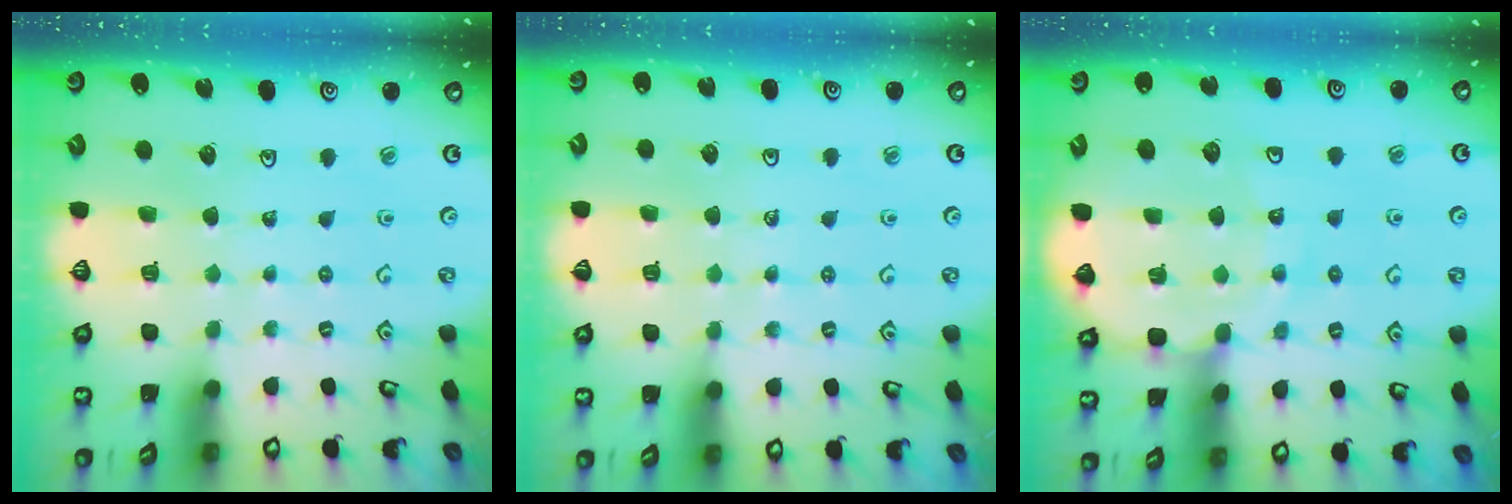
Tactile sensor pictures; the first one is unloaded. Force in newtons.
{"total": 3.3, "press": 3.3, "slide": 0.5}
{"total": 10.1, "press": 10.1, "slide": 1.3}